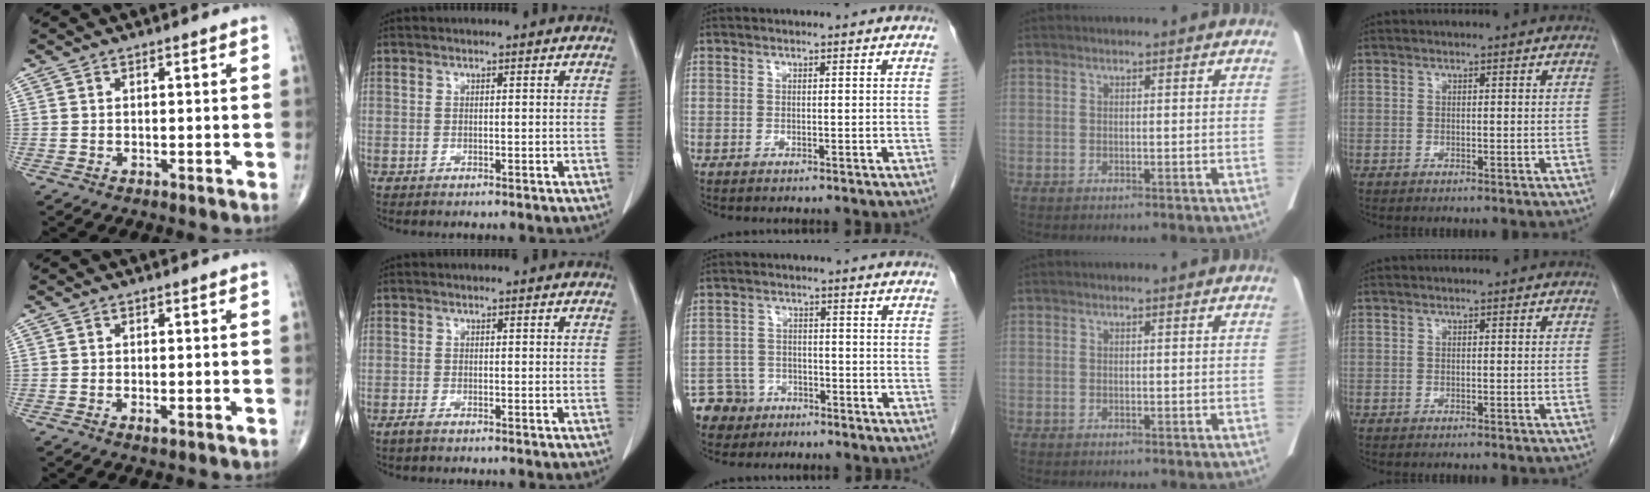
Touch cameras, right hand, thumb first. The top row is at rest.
{"thumb": {"total": 0.8, "force": [-0.2, 0.3, 0.7], "torque": [-0.015, -0.004, -0.004]}, "index": {"total": 1.3, "force": [-1.0, 0.3, 0.8], "torque": [-0.023, -0.003, -0.018]}, "middle": {"total": 5.9, "force": [-4.0, 4.3, 0.0], "torque": [0.003, 0.004, -0.071]}}